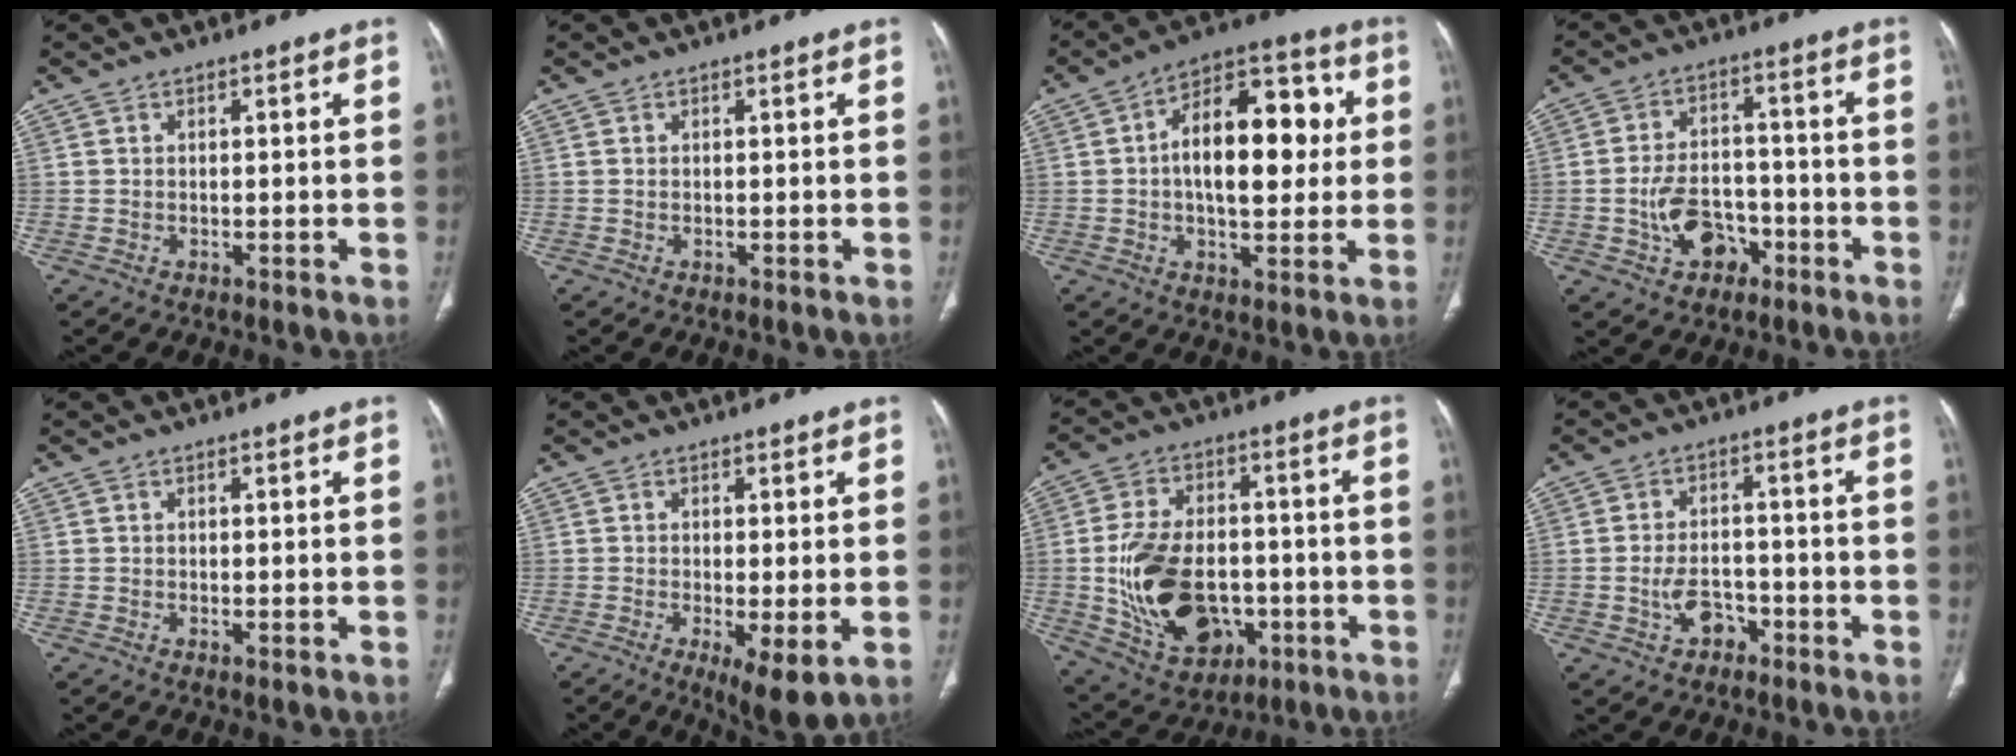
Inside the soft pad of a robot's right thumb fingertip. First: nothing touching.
{"total": 0.0}
{"total": 17.4, "force": [1.9, 9.1, 14.7], "torque": [-0.193, 0.026, 0.021]}
{"total": 9.3, "force": [-3.6, 6.4, 5.6], "torque": [-0.081, 0.037, -0.058]}
{"total": 0.6, "force": [0.0, 0.2, 0.6], "torque": [-0.012, -0.004, 0.001]}
{"total": 7.1, "force": [-1.9, 2.0, 6.5], "torque": [-0.110, -0.023, -0.028]}
{"total": 18.6, "force": [-3.3, 12.4, 13.5], "torque": [-0.220, 0.014, -0.033]}
{"total": 5.4, "force": [-2.3, 3.6, 3.3], "torque": [-0.047, 0.027, -0.039]}